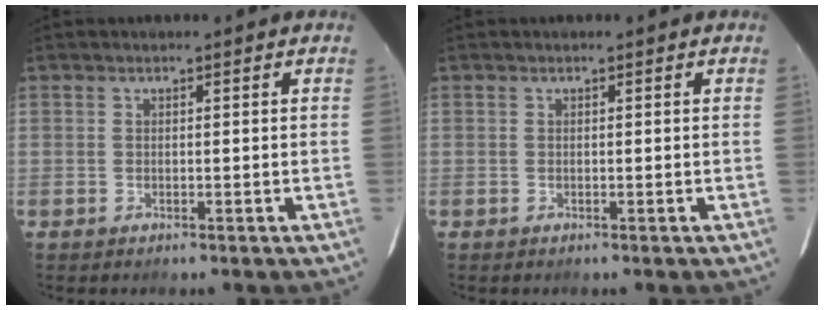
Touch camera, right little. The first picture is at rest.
{"total": 0.0}